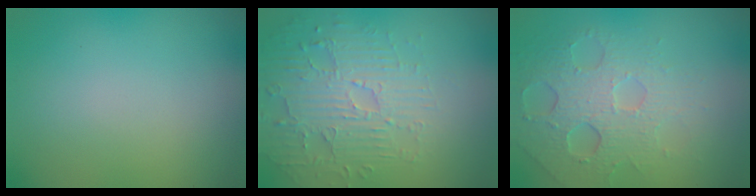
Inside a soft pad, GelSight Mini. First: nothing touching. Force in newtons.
{"total": 4.7, "press": 3.7, "slide": 2.9}
{"total": 5.1, "press": 4.2, "slide": 2.9}